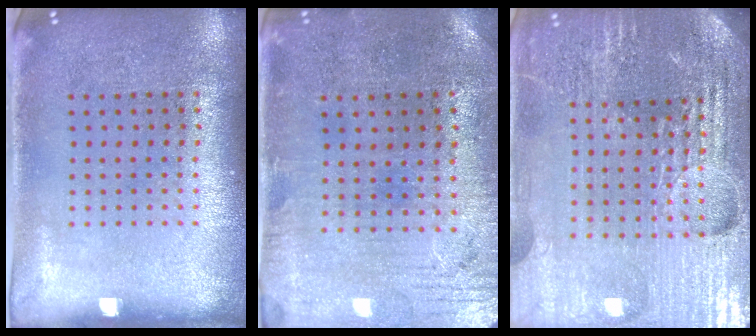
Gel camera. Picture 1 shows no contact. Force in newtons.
{"total": 0.6, "press": 0.4, "slide": 0.5}
{"total": 5.7, "press": 5.2, "slide": 2.5}